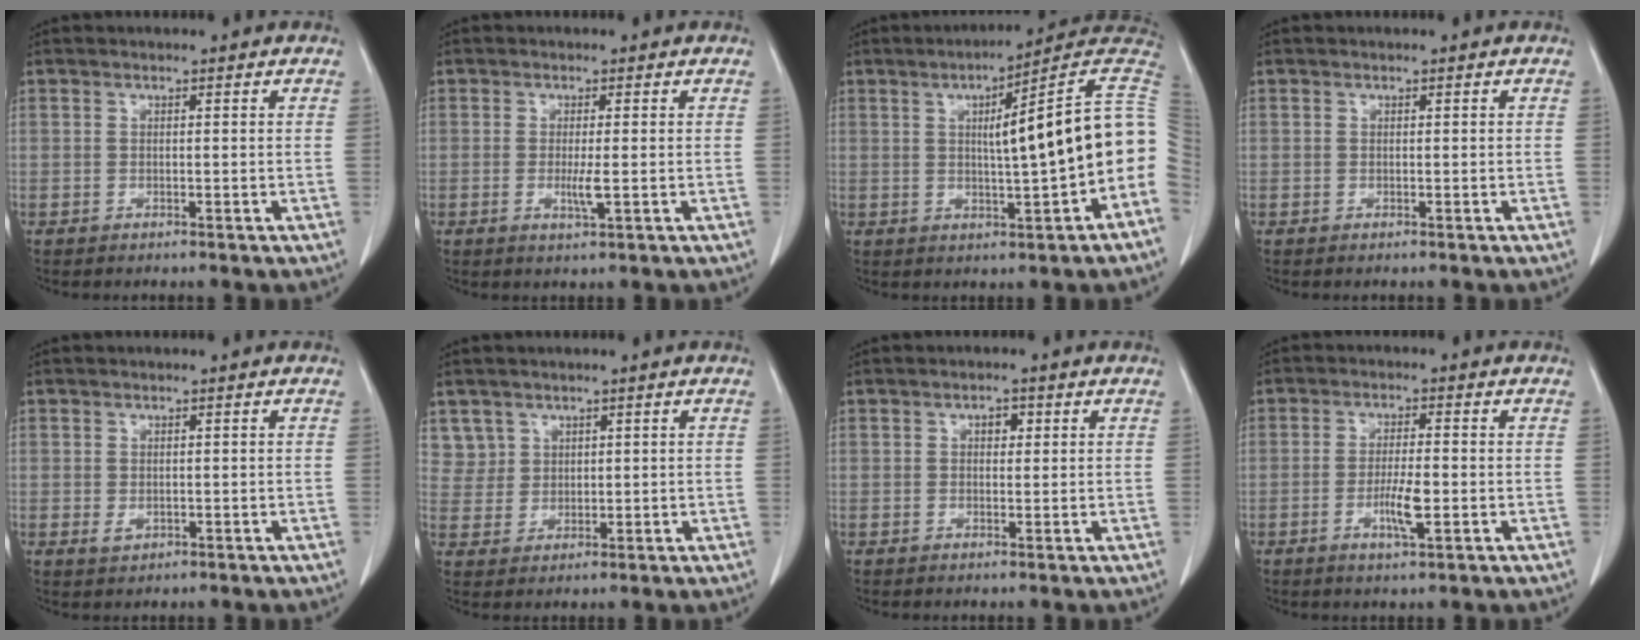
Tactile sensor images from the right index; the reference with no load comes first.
{"total": 2.6, "force": [-0.4, 0.1, 2.6], "torque": [-0.046, -0.003, -0.004]}
{"total": 14.6, "force": [0.3, 0.3, 14.6], "torque": [-0.177, 0.031, -0.002]}
{"total": 0.0}
{"total": 1.3, "force": [-0.1, 1.1, 0.8], "torque": [-0.010, -0.001, 0.003]}
{"total": 4.1, "force": [2.5, 3.2, -0.5], "torque": [0.030, 0.004, 0.048]}
{"total": 1.8, "force": [0.6, 1.1, 1.3], "torque": [-0.018, 0.004, 0.008]}
{"total": 4.9, "force": [-1.3, 0.7, 4.7], "torque": [-0.086, -0.003, -0.022]}